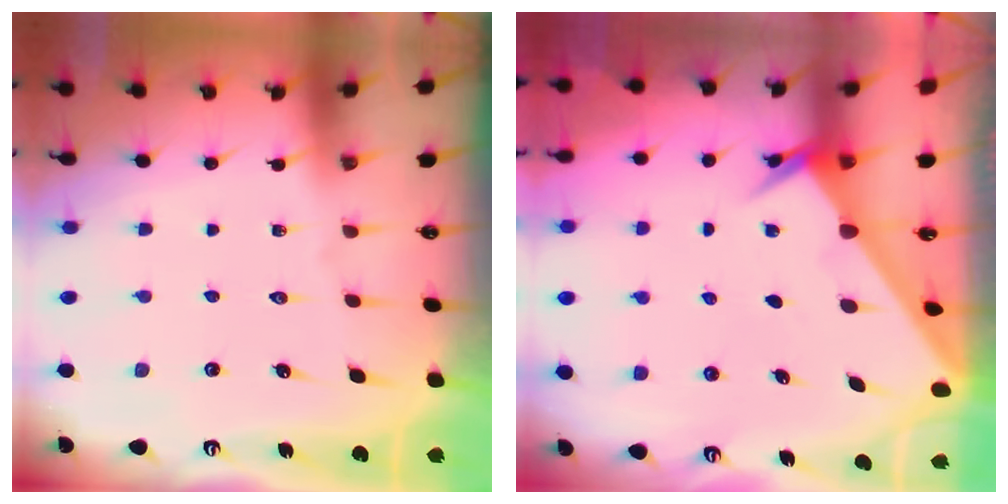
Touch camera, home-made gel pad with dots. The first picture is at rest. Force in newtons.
{"total": 2.5, "press": 2.5, "slide": 0.3}